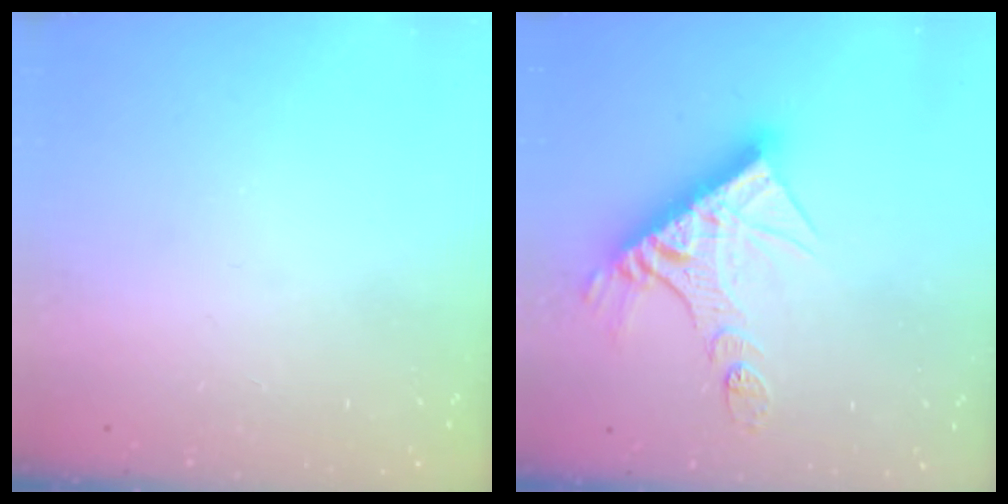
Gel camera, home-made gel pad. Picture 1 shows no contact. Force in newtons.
{"total": 14.5, "press": 14.4, "slide": 1.6}